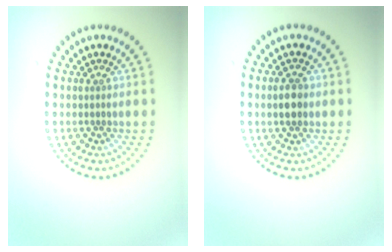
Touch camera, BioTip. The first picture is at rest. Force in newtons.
{"total": 2.6, "press": 2.6, "slide": 0.1}